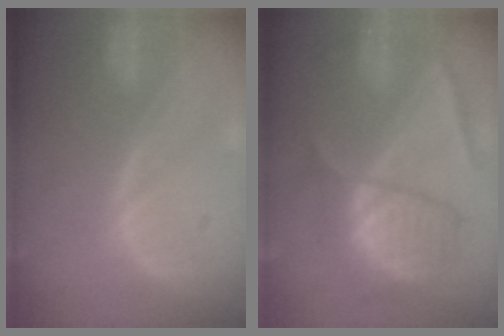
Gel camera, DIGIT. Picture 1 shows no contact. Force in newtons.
{"total": 7.9, "press": 7.9, "slide": 0.6}